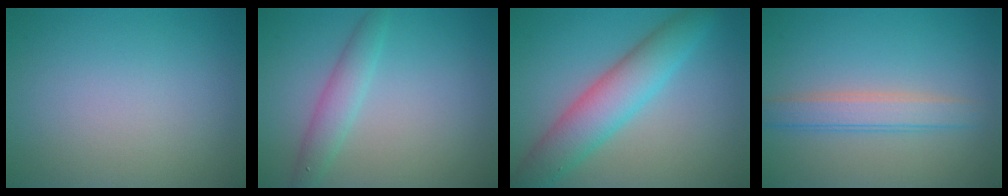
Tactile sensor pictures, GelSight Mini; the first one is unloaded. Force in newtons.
{"total": 2.5, "press": 2.5, "slide": 0.2}
{"total": 6.1, "press": 6.1, "slide": 0.2}
{"total": 2.9, "press": 2.9, "slide": 0.1}